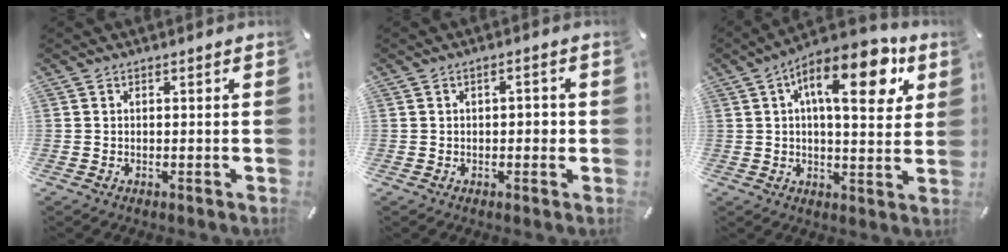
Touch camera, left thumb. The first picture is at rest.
{"total": 2.9, "force": [0.0, 1.4, 2.5], "torque": [-0.039, 0.004, -0.004]}
{"total": 16.9, "force": [7.3, 6.6, 13.8], "torque": [-0.206, -0.020, 0.111]}